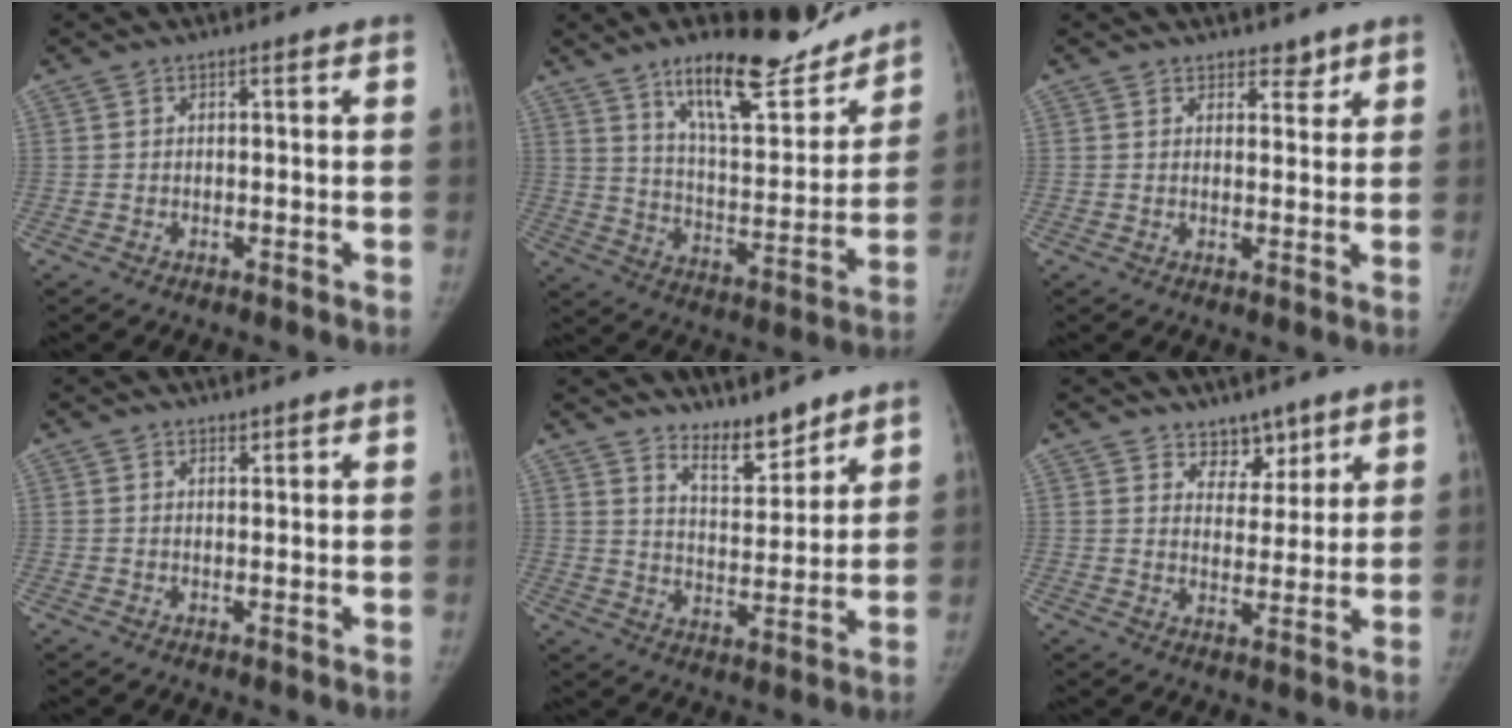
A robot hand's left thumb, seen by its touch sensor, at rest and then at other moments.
{"total": 19.9, "force": [14.9, 6.3, 11.6], "torque": [-0.128, -0.093, 0.240]}
{"total": 2.6, "force": [2.0, 1.5, 0.6], "torque": [0.016, -0.012, 0.026]}
{"total": 0.7, "force": [0.6, 0.3, 0.1], "torque": [0.004, -0.005, 0.008]}
{"total": 7.7, "force": [6.7, 2.3, 3.1], "torque": [-0.027, -0.063, 0.121]}
{"total": 5.6, "force": [4.2, 3.5, 1.1], "torque": [0.021, -0.031, 0.070]}